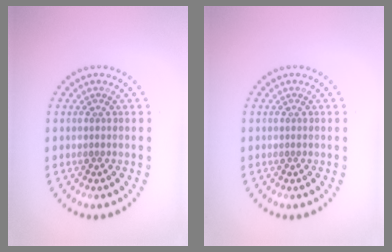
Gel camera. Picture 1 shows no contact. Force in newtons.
{"total": 0.0}